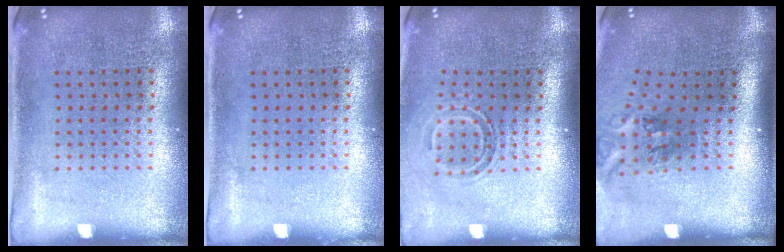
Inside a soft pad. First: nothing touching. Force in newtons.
{"total": 0.0}
{"total": 1.7, "press": 1.2, "slide": 1.2}
{"total": 1.8, "press": 1.1, "slide": 1.4}